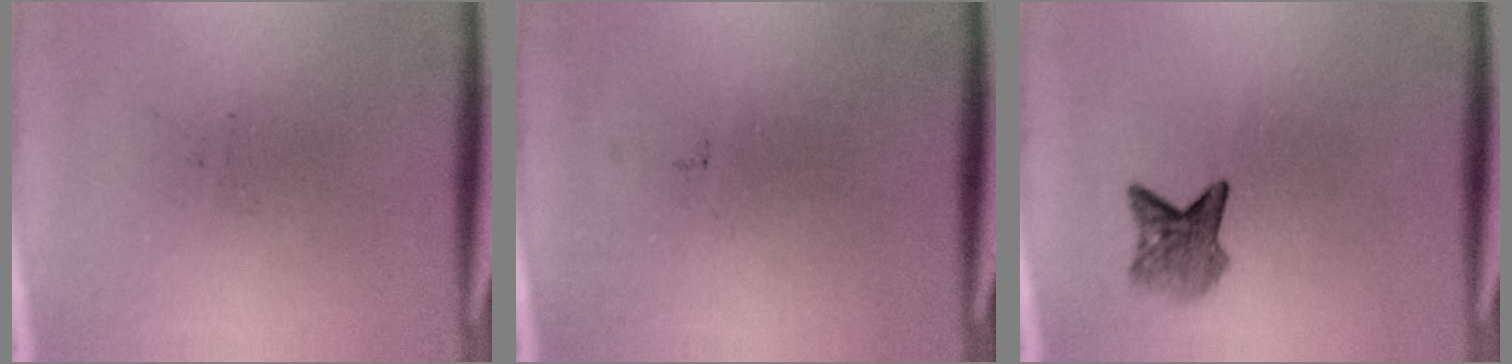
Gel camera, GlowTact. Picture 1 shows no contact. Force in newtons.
{"total": 0.0}
{"total": 2.9}